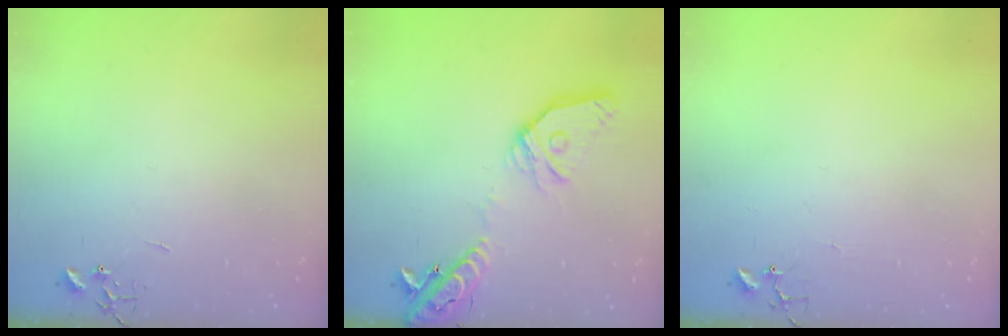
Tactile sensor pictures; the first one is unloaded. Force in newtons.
{"total": 18.2, "press": 18.0, "slide": 3.2}
{"total": 4.1, "press": 4.1, "slide": 0.2}